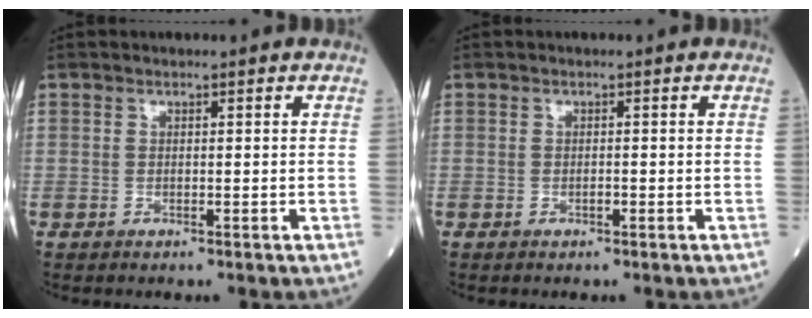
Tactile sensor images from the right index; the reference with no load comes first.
{"total": 0.6, "force": [-0.3, 0.2, 0.5], "torque": [-0.012, 0.000, -0.004]}